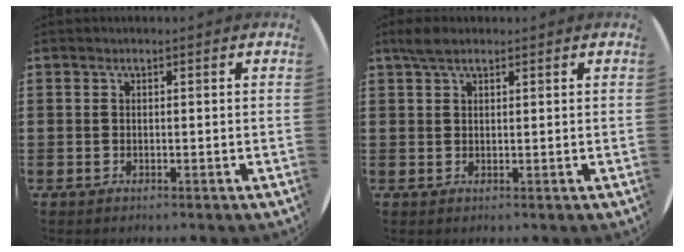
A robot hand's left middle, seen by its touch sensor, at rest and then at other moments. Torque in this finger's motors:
{"motor_torque": [0.57, -0.53, 0.06, 0.07]}